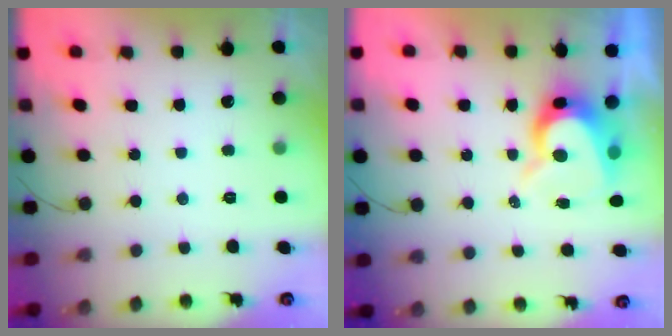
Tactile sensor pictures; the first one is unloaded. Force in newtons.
{"total": 8.7, "press": 8.6, "slide": 0.7}